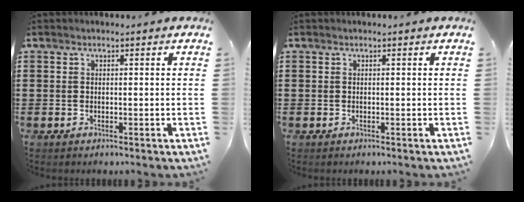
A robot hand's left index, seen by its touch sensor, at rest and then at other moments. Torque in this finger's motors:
{"motor_torque": [-0.03, -0.03, 0.00, 0.00]}